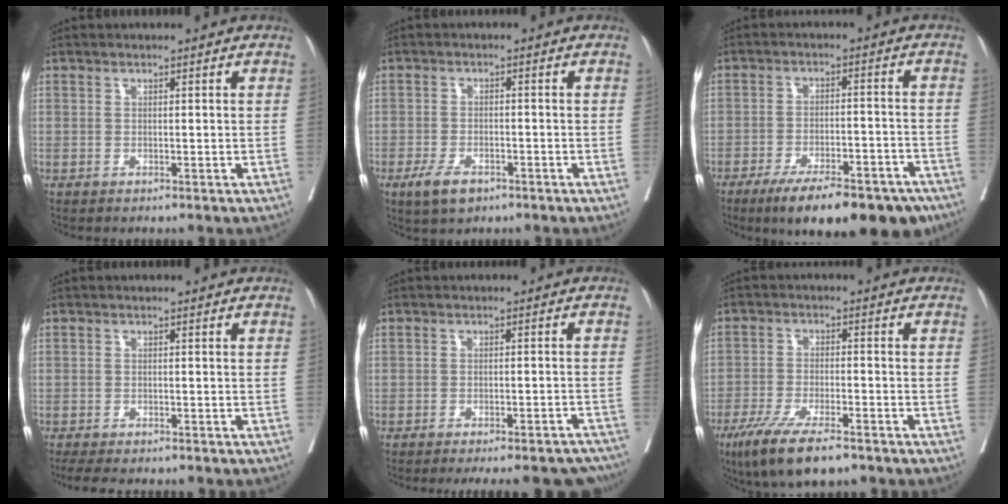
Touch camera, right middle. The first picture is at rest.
{"total": 4.5, "force": [-2.8, 1.9, 3.0], "torque": [-0.064, -0.004, -0.045]}
{"total": 17.0, "force": [-12.8, 4.5, 10.2], "torque": [-0.111, 0.004, -0.186]}
{"total": 7.7, "force": [-6.6, 1.7, 3.4], "torque": [-0.048, -0.008, -0.096]}
{"total": 16.4, "force": [-15.0, 3.3, 5.6], "torque": [-0.063, 0.001, -0.172]}
{"total": 10.9, "force": [-7.7, 2.3, 7.4], "torque": [-0.134, -0.024, -0.128]}